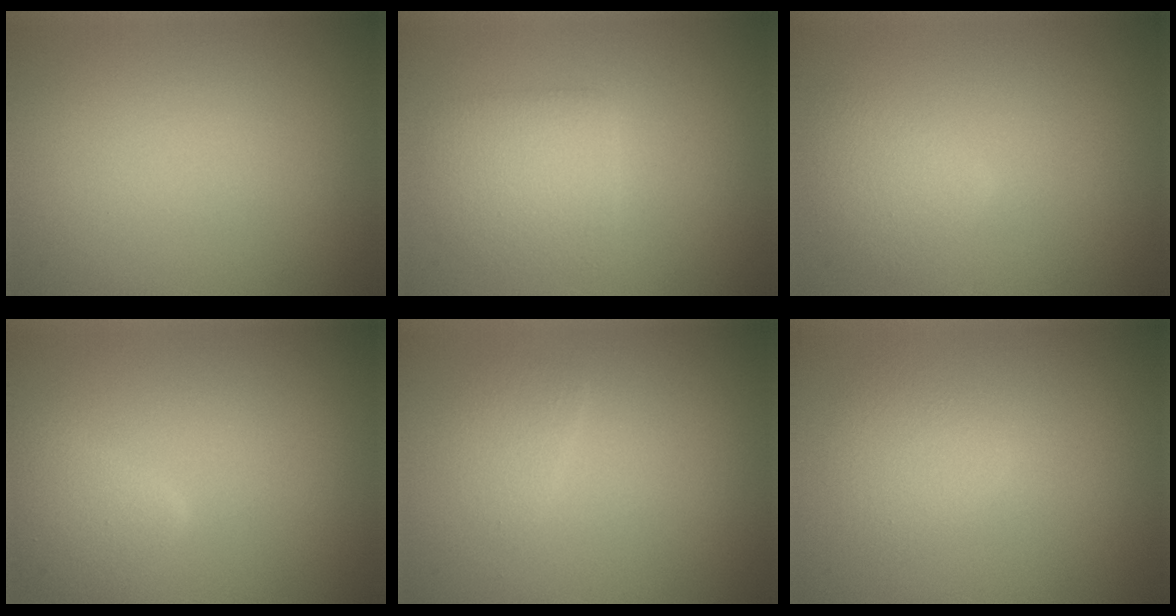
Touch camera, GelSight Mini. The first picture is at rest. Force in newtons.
{"total": 3.0, "press": 3.0, "slide": 0.4}
{"total": 2.4, "press": 2.4, "slide": 0.1}
{"total": 2.8, "press": 2.8, "slide": 0.1}
{"total": 1.3, "press": 1.2, "slide": 0.0}
{"total": 2.0, "press": 1.9, "slide": 0.1}